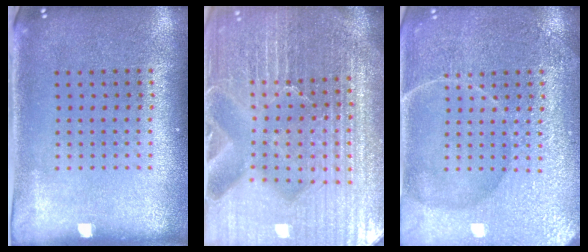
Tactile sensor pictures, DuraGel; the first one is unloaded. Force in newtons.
{"total": 6.5, "press": 5.8, "slide": 3.0}
{"total": 6.2, "press": 6.1, "slide": 0.8}